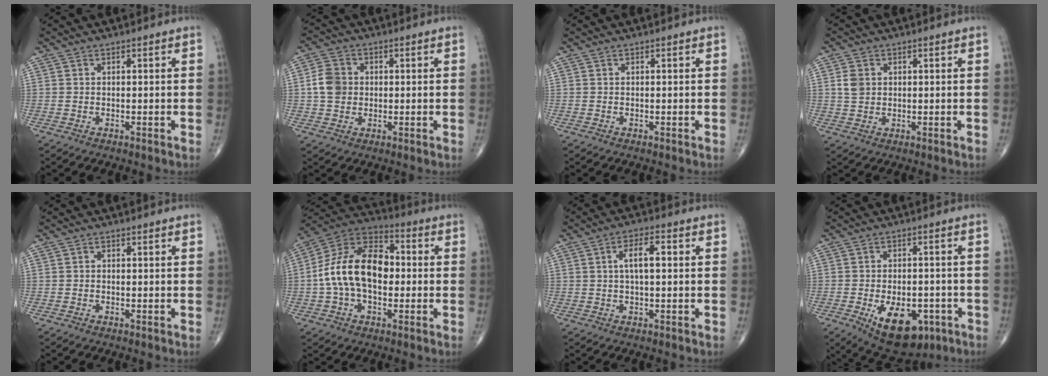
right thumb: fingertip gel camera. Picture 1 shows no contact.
{"total": 5.8, "force": [0.2, 4.9, 3.1], "torque": [-0.047, 0.008, 0.000]}
{"total": 0.0}
{"total": 3.3, "force": [0.7, 2.7, 1.8], "torque": [-0.024, 0.001, 0.015]}
{"total": 0.0}
{"total": 17.3, "force": [-0.5, 10.8, 13.6], "torque": [-0.231, 0.038, -0.018]}
{"total": 5.4, "force": [0.8, 2.1, 4.9], "torque": [-0.083, 0.010, 0.008]}
{"total": 14.0, "force": [-5.8, 7.8, 10.0], "torque": [-0.125, 0.011, -0.073]}